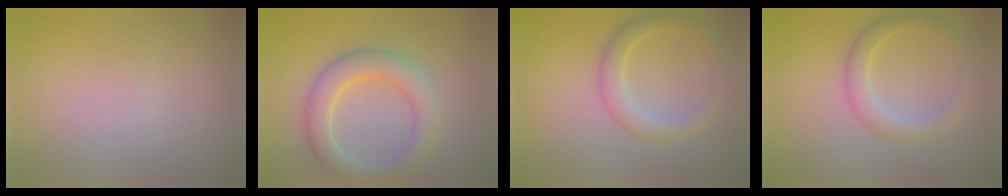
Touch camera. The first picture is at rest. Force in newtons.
{"total": 4.9, "press": 4.9, "slide": 0.1}
{"total": 2.8, "press": 2.8, "slide": 0.2}
{"total": 2.7, "press": 2.7, "slide": 0.1}